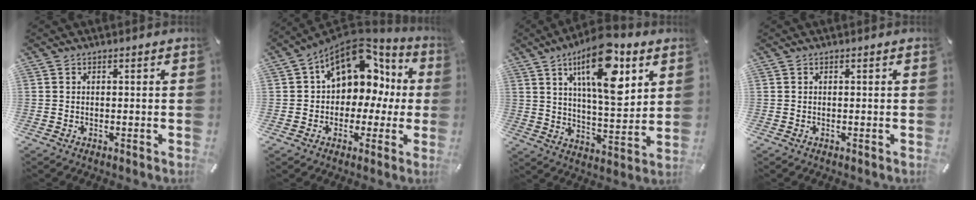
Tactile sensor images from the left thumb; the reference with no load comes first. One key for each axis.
{"total": 15.3, "fx": 5.7, "fy": 10.8, "fz": 9.2, "tx": -0.141, "ty": -0.029, "tz": 0.102}
{"total": 18.1, "fx": 9.2, "fy": 7.2, "fz": 13.8, "tx": -0.237, "ty": -0.036, "tz": 0.145}
{"total": 0.0}